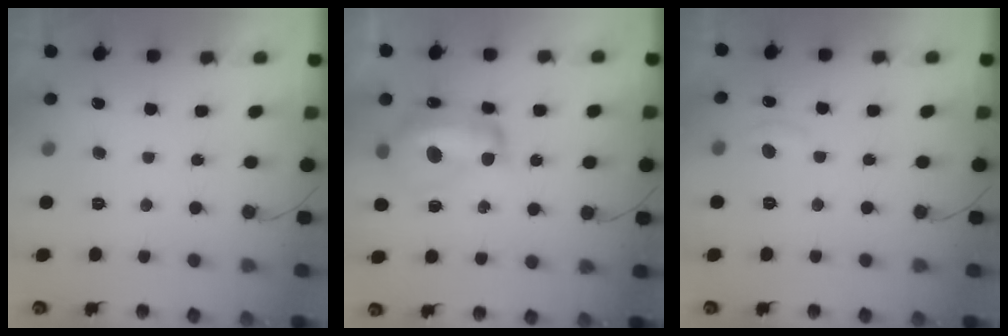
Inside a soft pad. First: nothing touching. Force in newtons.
{"total": 14.5, "press": 14.5, "slide": 1.3}
{"total": 5.5, "press": 5.5, "slide": 0.6}